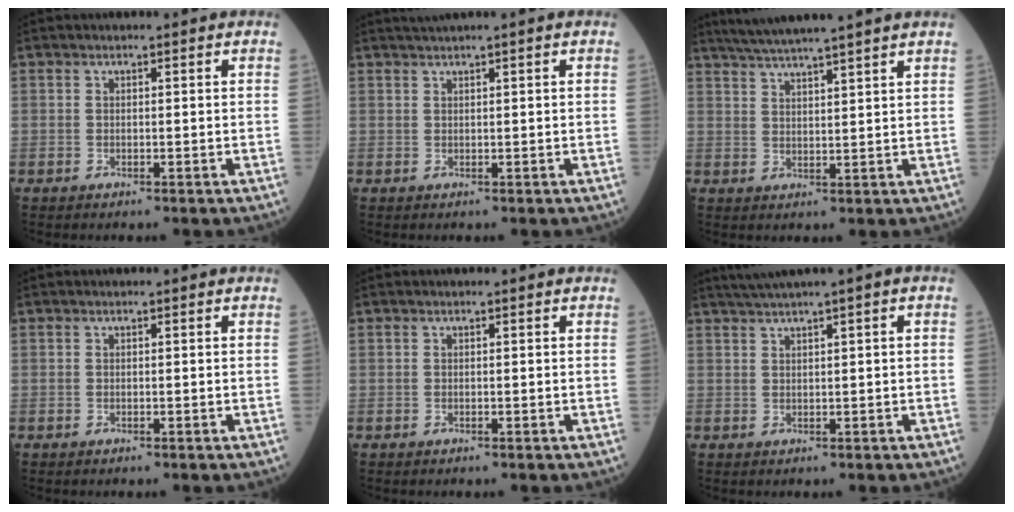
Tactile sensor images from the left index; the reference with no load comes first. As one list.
[{"total": 1.5, "force": [1.1, -0.5, 0.9], "torque": [-0.020, 0.006, 0.024]}, {"total": 9.7, "force": [8.4, -1.5, 4.7], "torque": [-0.081, 0.018, 0.124]}, {"total": 0.0}, {"total": 0.0}, {"total": 3.5, "force": [2.1, -0.6, 2.7], "torque": [-0.054, 0.012, 0.044]}]